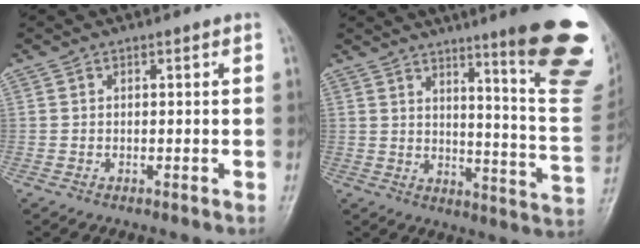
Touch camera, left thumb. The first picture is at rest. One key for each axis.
{"total": 23.5, "fx": 13.6, "fy": 3.2, "fz": 18.9, "tx": -0.199, "ty": -0.077, "tz": 0.177}